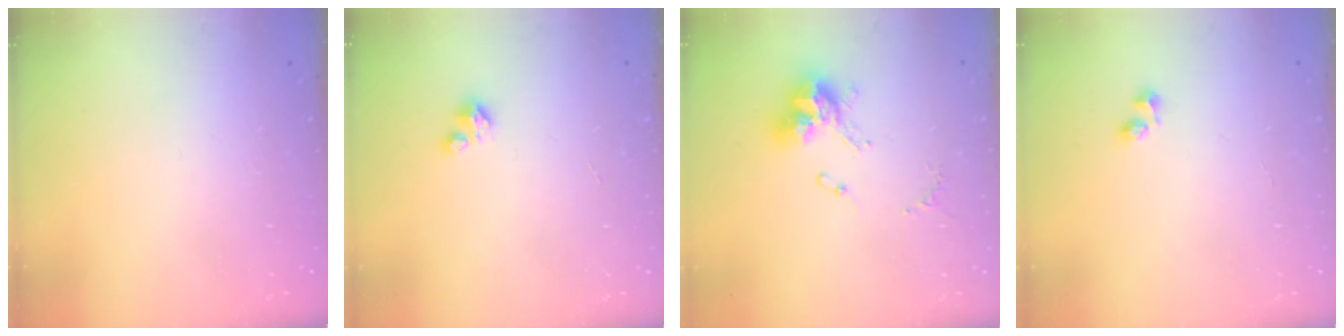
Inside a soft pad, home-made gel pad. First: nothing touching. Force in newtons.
{"total": 1.5, "press": 1.5, "slide": 0.2}
{"total": 12.6, "press": 12.5, "slide": 1.4}
{"total": 3.0, "press": 2.7, "slide": 1.3}